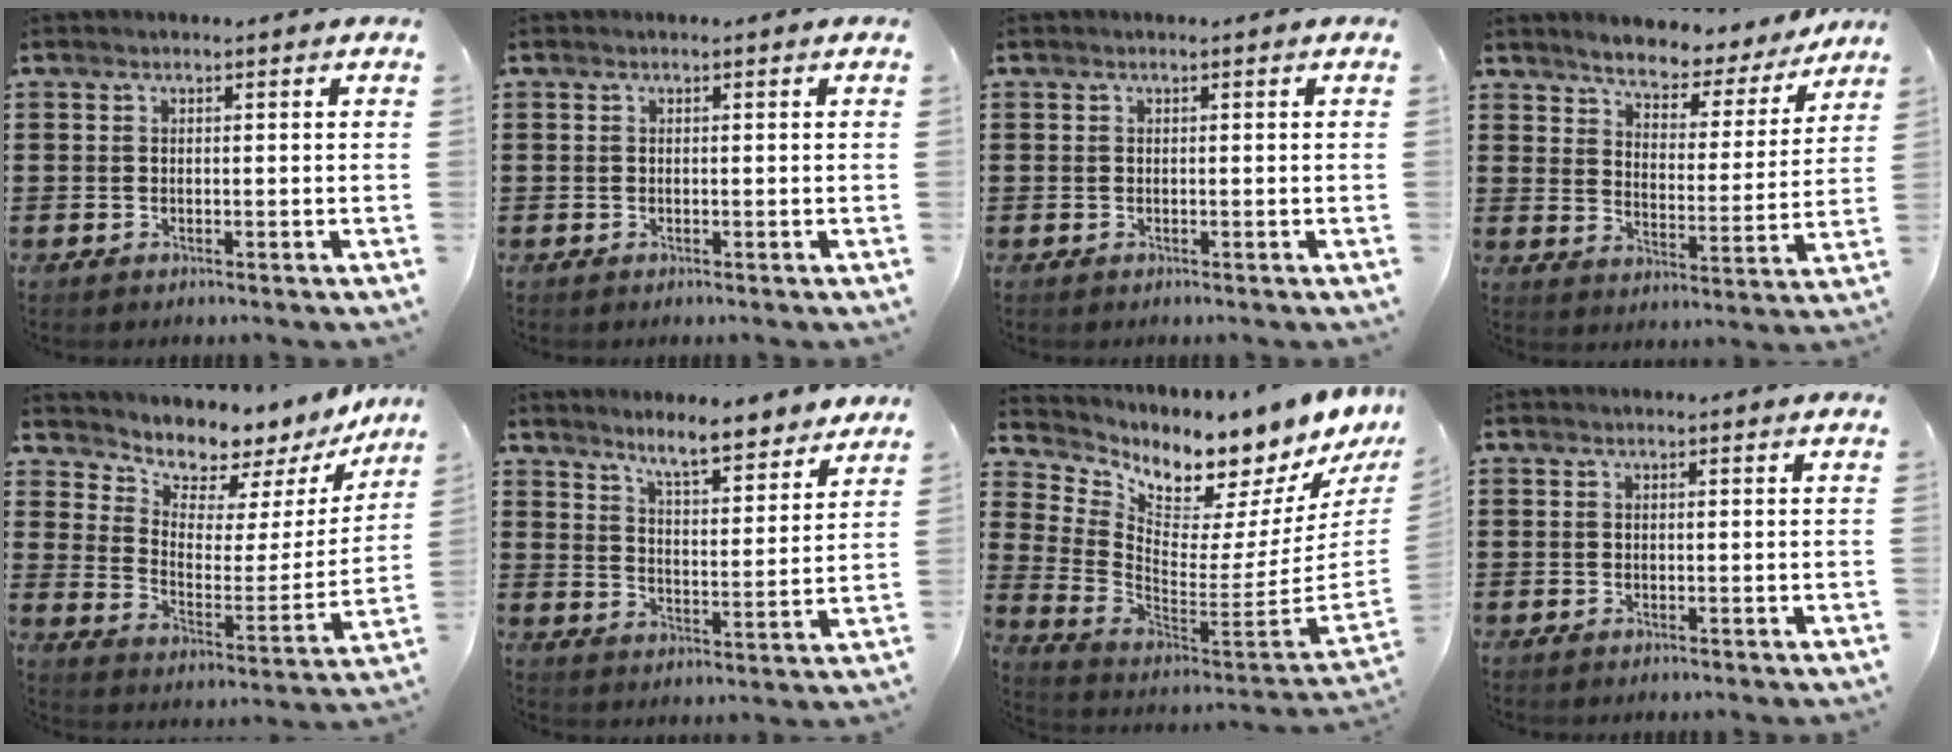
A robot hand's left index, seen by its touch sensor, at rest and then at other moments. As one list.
[{"total": 0.0}, {"total": 0.0}, {"total": 4.8, "force": [4.7, 0.8, 0.9], "torque": [-0.038, -0.036, 0.073]}, {"total": 6.2, "force": [5.8, 2.2, 0.0], "torque": [-0.027, -0.061, 0.096]}, {"total": 6.9, "force": [6.4, 0.4, 2.6], "torque": [-0.057, -0.038, 0.110]}, {"total": 5.1, "force": [4.9, 0.9, 0.9], "torque": [-0.055, -0.075, 0.077]}, {"total": 0.0}]